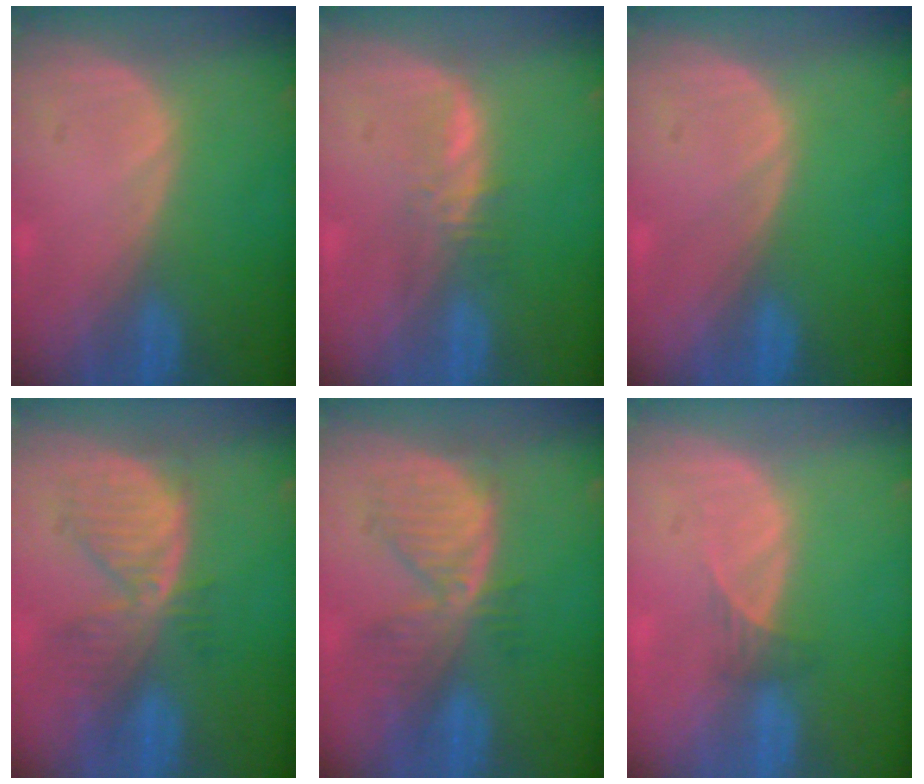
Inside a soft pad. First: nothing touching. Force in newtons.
{"total": 2.4, "press": 2.4, "slide": 0.2}
{"total": 0.0}
{"total": 6.8, "press": 6.3, "slide": 2.6}
{"total": 6.8, "press": 6.3, "slide": 2.6}
{"total": 1.6, "press": 1.3, "slide": 0.9}